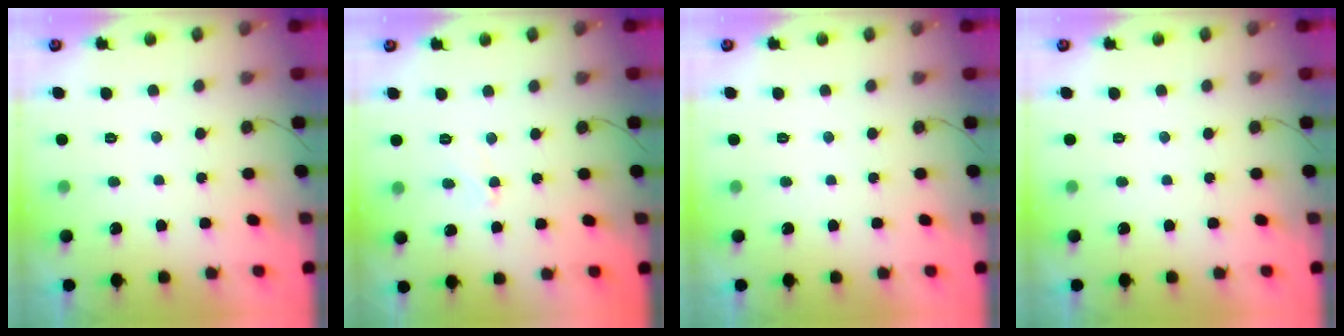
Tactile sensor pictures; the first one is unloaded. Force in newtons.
{"total": 3.2, "press": 3.2, "slide": 0.4}
{"total": 0.0}
{"total": 0.0}